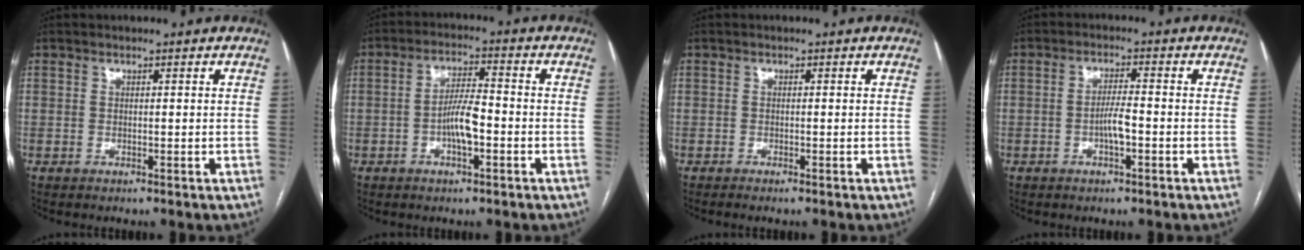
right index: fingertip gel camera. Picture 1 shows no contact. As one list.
[{"total": 6.0, "force": [-1.8, 1.5, 5.5], "torque": [-0.108, 0.009, -0.032]}, {"total": 1.4, "force": [-1.1, 0.0, 0.8], "torque": [-0.012, -0.001, -0.015]}, {"total": 3.7, "force": [-1.2, 0.6, 3.4], "torque": [-0.064, 0.002, -0.022]}]